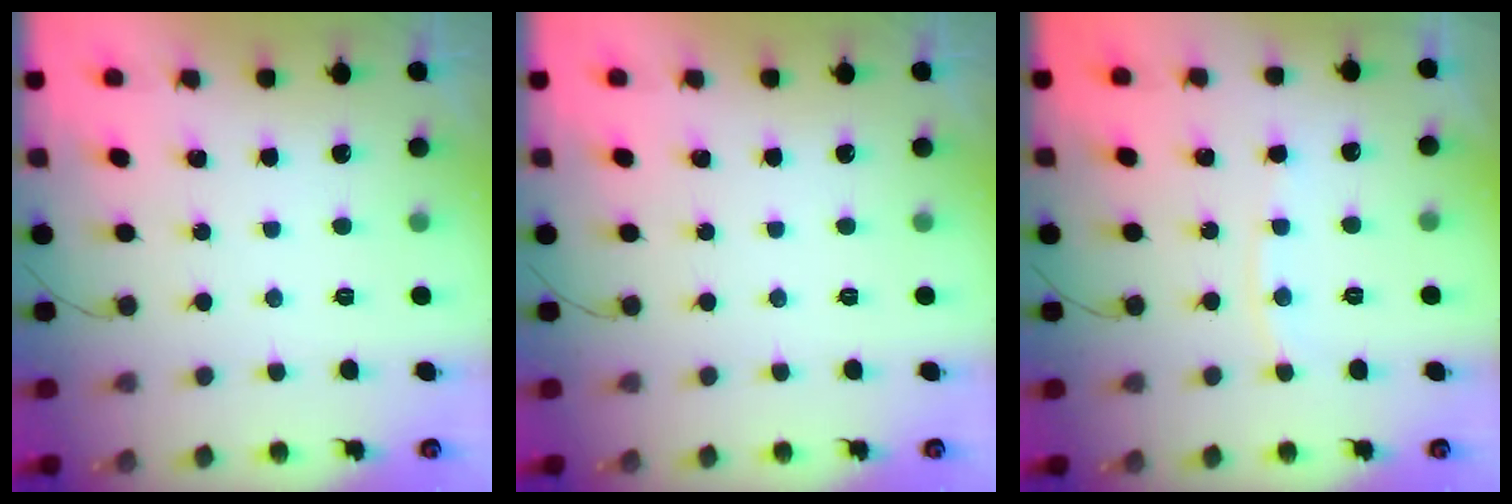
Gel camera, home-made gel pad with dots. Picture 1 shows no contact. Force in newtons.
{"total": 0.0}
{"total": 3.7, "press": 3.6, "slide": 0.6}